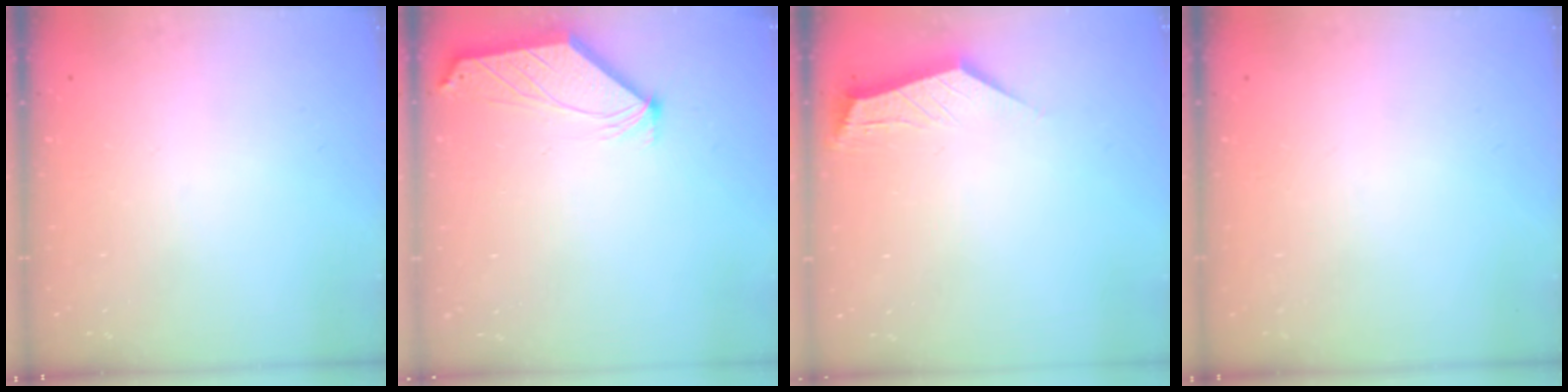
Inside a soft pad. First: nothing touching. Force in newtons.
{"total": 1.0, "press": 1.0, "slide": 0.3}
{"total": 2.8, "press": 2.8, "slide": 0.4}
{"total": 0.0}